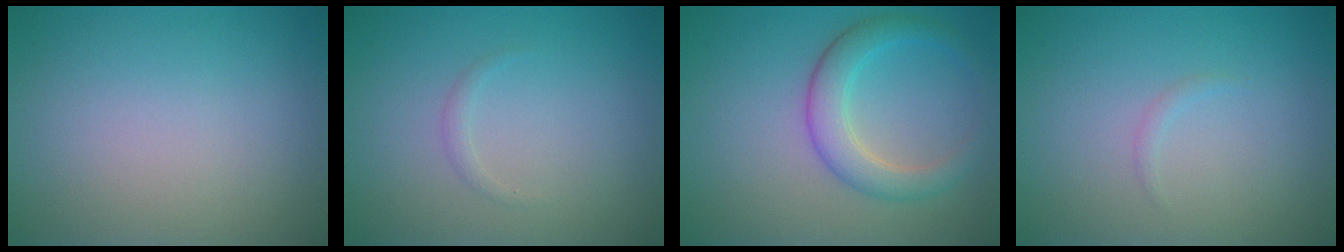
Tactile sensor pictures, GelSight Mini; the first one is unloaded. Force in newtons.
{"total": 0.6, "press": 0.6, "slide": 0.0}
{"total": 3.7, "press": 3.7, "slide": 0.2}
{"total": 0.5, "press": 0.5, "slide": 0.1}